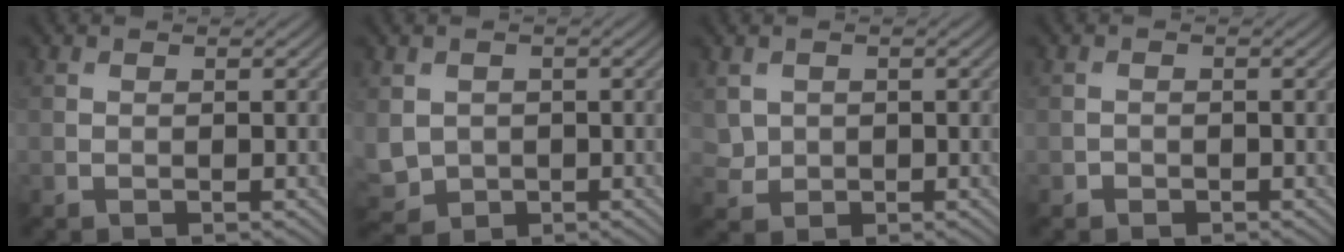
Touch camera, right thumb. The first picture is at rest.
{"total": 3.9, "force": [0.1, 3.5, 1.7], "torque": [-0.059, -0.013, 0.003]}
{"total": 2.1, "force": [0.8, 1.9, 0.7], "torque": [-0.026, -0.006, 0.018]}
{"total": 0.6, "force": [-0.4, 0.5, 0.0], "torque": [0.001, -0.001, -0.009]}